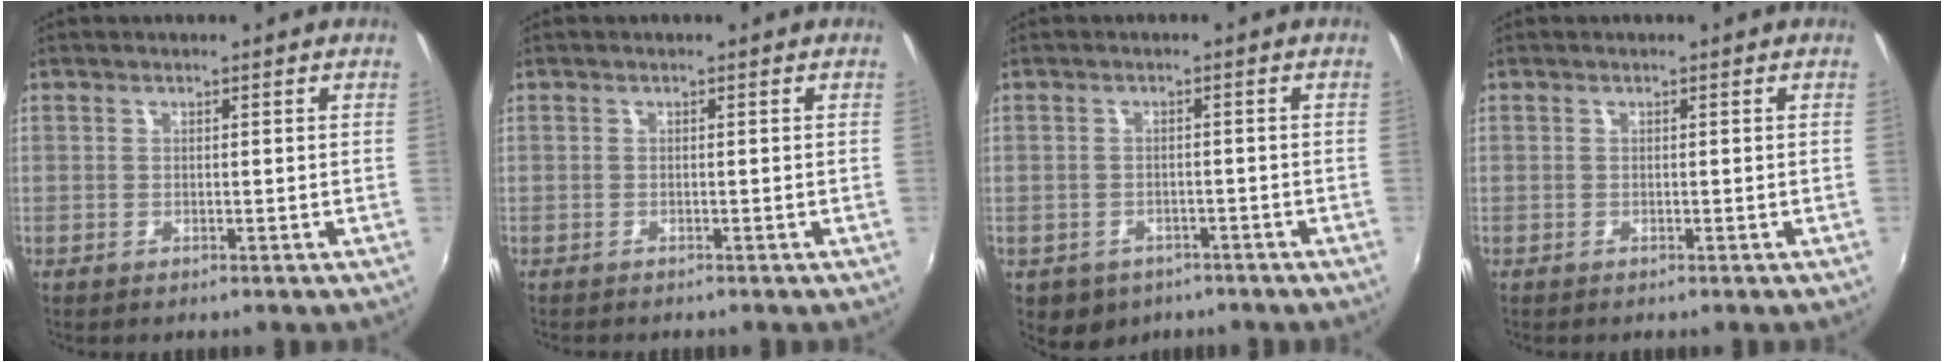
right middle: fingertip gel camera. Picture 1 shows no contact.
{"total": 0.7, "force": [-0.7, 0.0, 0.2], "torque": [-0.004, -0.003, -0.010]}
{"total": 5.9, "force": [-3.2, 4.5, 2.0], "torque": [-0.054, -0.011, -0.038]}
{"total": 0.0}